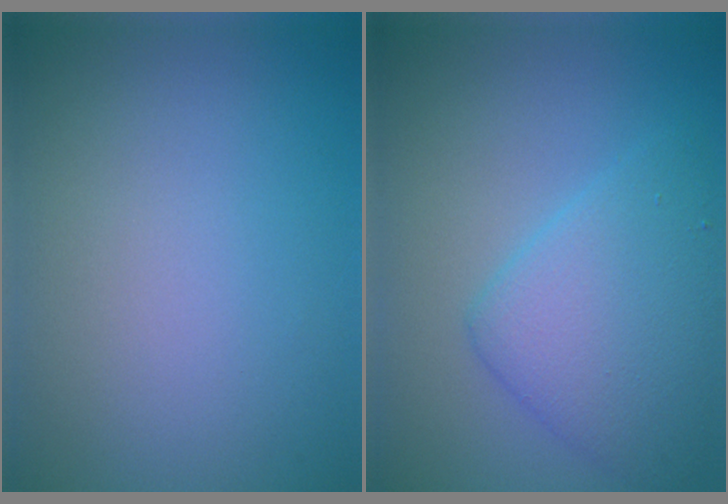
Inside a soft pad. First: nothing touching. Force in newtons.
{"total": 5.4, "press": 5.4, "slide": 0.2}